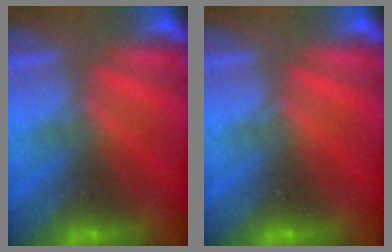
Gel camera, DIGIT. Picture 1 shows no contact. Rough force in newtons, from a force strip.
{"total": 0.0}